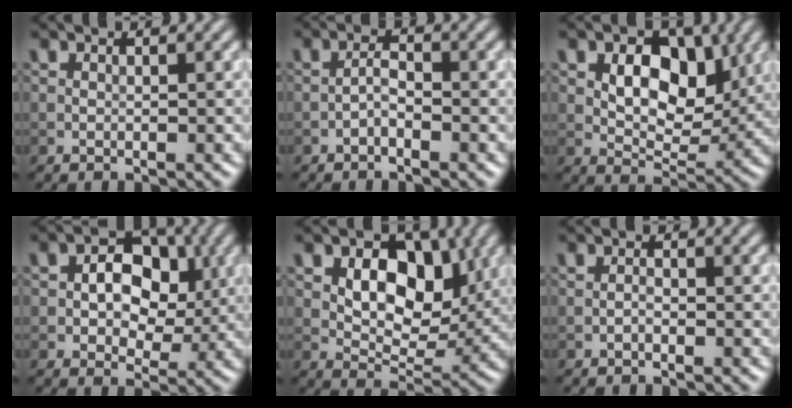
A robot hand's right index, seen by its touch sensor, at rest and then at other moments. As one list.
[{"total": 1.4, "force": [-0.9, 0.4, 1.0], "torque": [-0.019, 0.006, -0.021]}, {"total": 7.2, "force": [1.8, 4.6, 5.3], "torque": [-0.075, -0.006, 0.029]}, {"total": 6.6, "force": [0.7, 4.5, 4.7], "torque": [-0.055, 0.004, 0.002]}, {"total": 8.0, "force": [2.0, 5.1, 5.8], "torque": [-0.081, -0.005, 0.033]}, {"total": 0.6, "force": [-0.4, 0.2, 0.5], "torque": [-0.010, 0.001, -0.008]}]